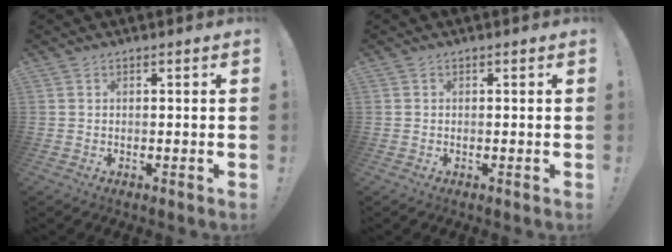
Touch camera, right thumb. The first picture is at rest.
{"total": 0.0}